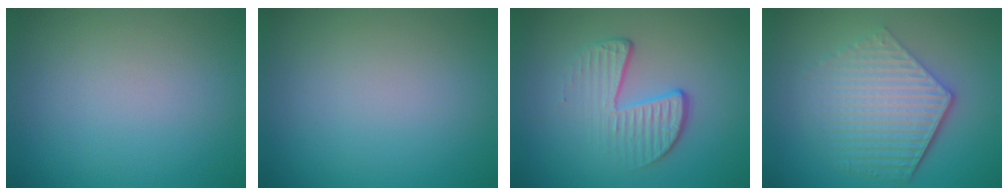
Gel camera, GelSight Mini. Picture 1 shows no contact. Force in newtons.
{"total": 0.0}
{"total": 4.1, "press": 2.7, "slide": 3.1}
{"total": 6.1, "press": 4.4, "slide": 4.2}